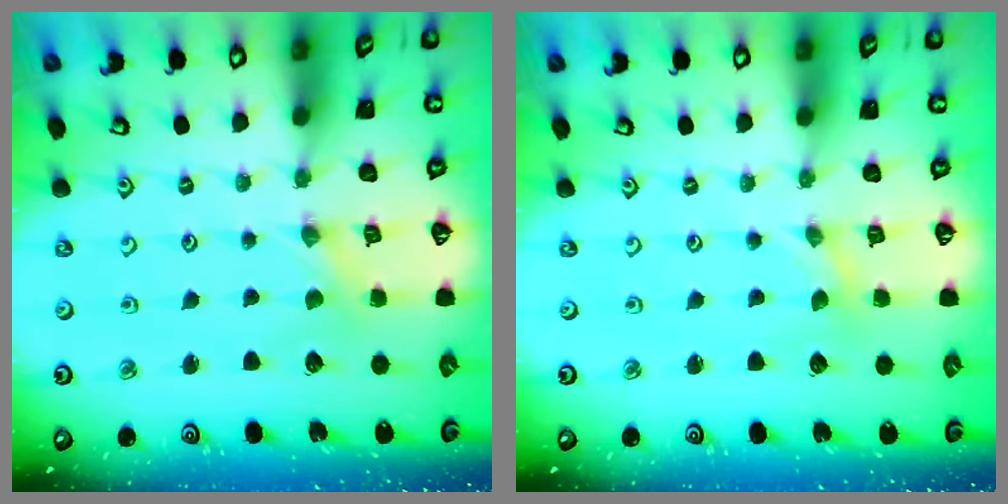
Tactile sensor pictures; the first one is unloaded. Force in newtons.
{"total": 0.0}